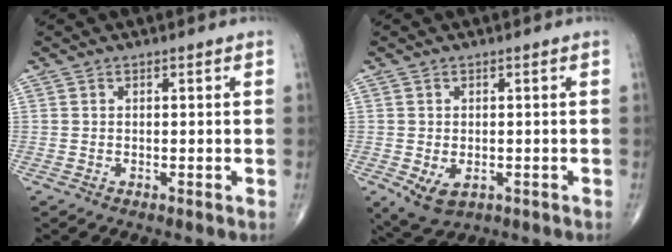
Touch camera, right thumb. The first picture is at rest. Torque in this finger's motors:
{"motor_torque": [0.61, 0.88, -0.12, -0.06, 0.00]}